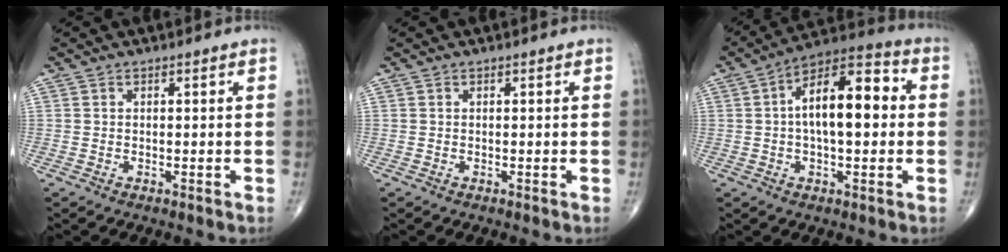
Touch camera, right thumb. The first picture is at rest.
{"total": 0.0}
{"total": 15.2, "force": [1.3, 7.0, 13.5], "torque": [-0.204, 0.034, 0.010]}